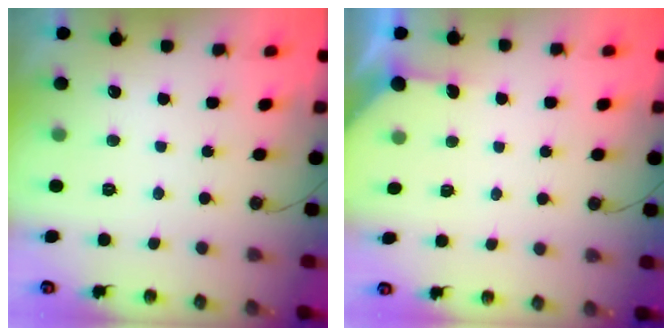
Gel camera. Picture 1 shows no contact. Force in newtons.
{"total": 2.4, "press": 2.4, "slide": 0.3}